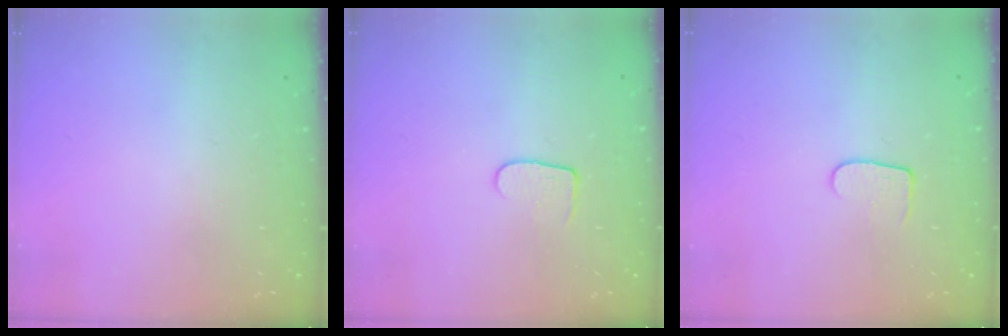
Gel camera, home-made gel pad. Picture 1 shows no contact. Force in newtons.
{"total": 5.8, "press": 5.8, "slide": 0.6}
{"total": 5.8, "press": 5.8, "slide": 0.6}